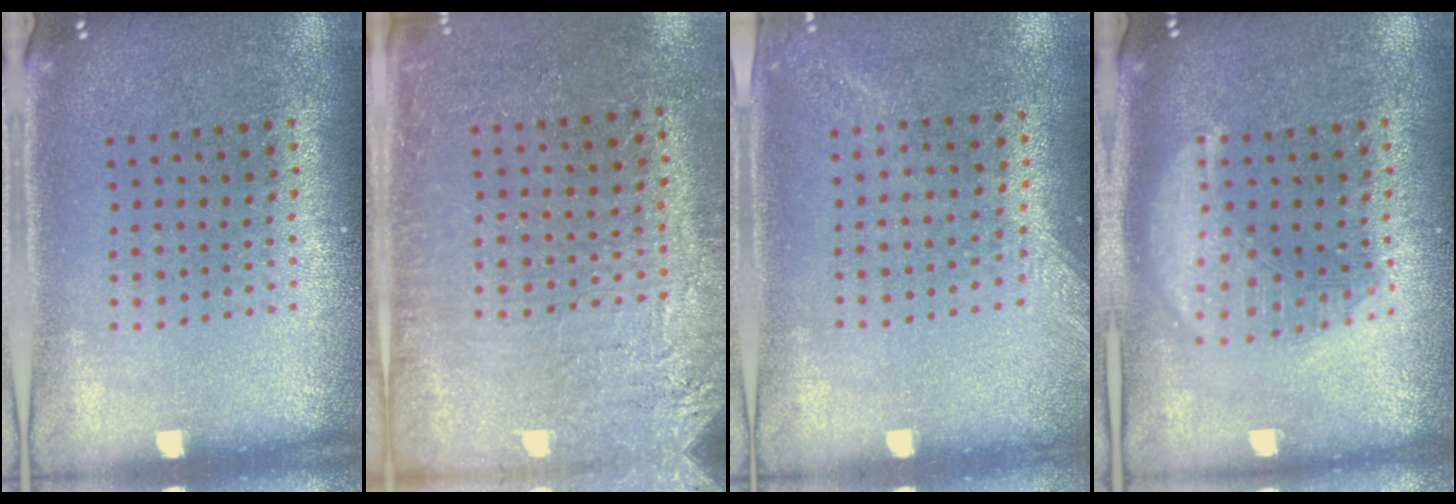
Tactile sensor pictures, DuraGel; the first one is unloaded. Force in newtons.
{"total": 2.9, "press": 2.8, "slide": 0.9}
{"total": 1.3, "press": 1.1, "slide": 0.6}
{"total": 3.1, "press": 3.0, "slide": 0.4}